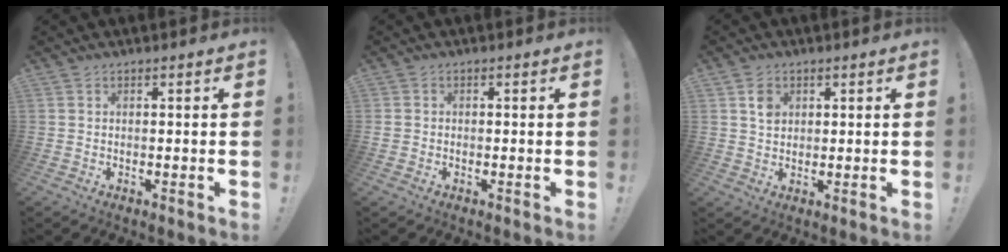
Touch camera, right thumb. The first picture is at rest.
{"total": 0.9, "force": [-0.6, 0.7, 0.1], "torque": [-0.008, 0.005, -0.008]}
{"total": 3.7, "force": [1.4, 2.8, 2.0], "torque": [-0.011, -0.008, 0.022]}